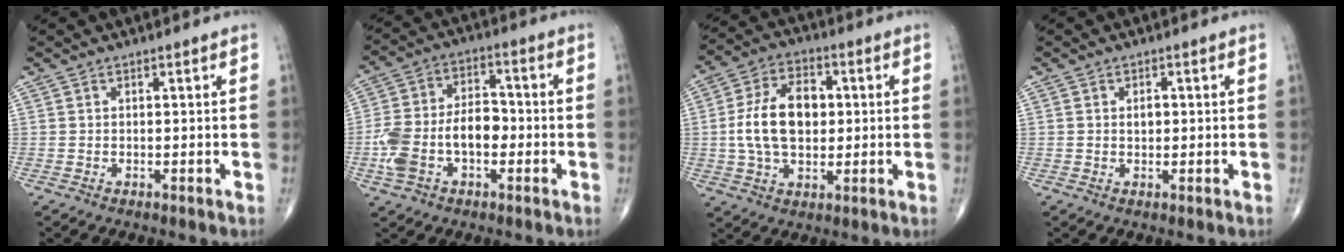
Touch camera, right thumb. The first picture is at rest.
{"total": 12.9, "force": [-2.9, 7.8, 9.9], "torque": [-0.194, 0.040, -0.056]}
{"total": 13.5, "force": [0.6, 8.5, 10.4], "torque": [-0.177, 0.015, 0.009]}
{"total": 1.6, "force": [0.2, 1.1, 1.2], "torque": [-0.014, 0.001, 0.003]}